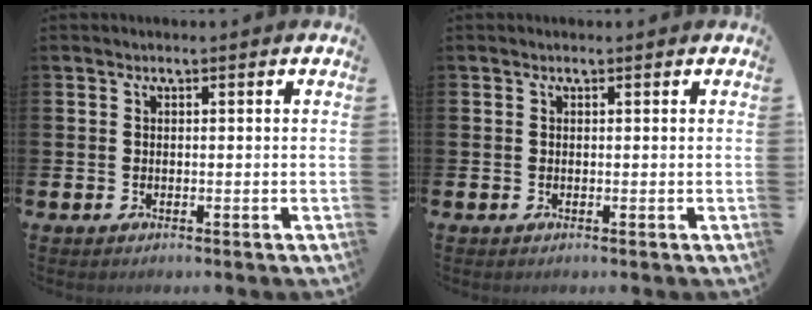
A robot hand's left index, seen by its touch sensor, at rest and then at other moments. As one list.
[{"total": 0.0}]